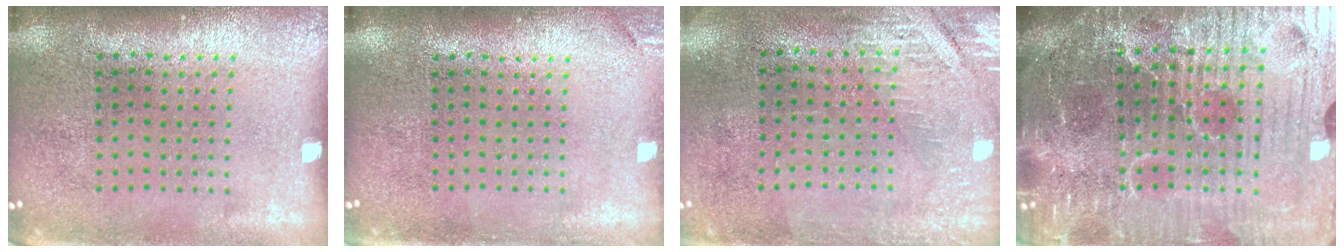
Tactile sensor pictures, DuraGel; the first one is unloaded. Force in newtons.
{"total": 1.1, "press": 1.1, "slide": 0.3}
{"total": 2.8, "press": 2.4, "slide": 1.4}
{"total": 7.3, "press": 6.6, "slide": 3.1}